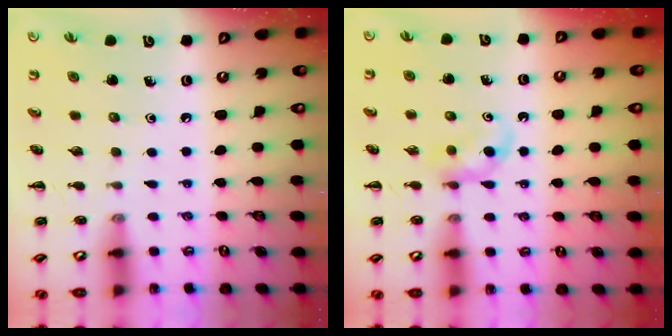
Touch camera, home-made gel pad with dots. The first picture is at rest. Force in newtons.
{"total": 3.8, "press": 3.5, "slide": 1.6}